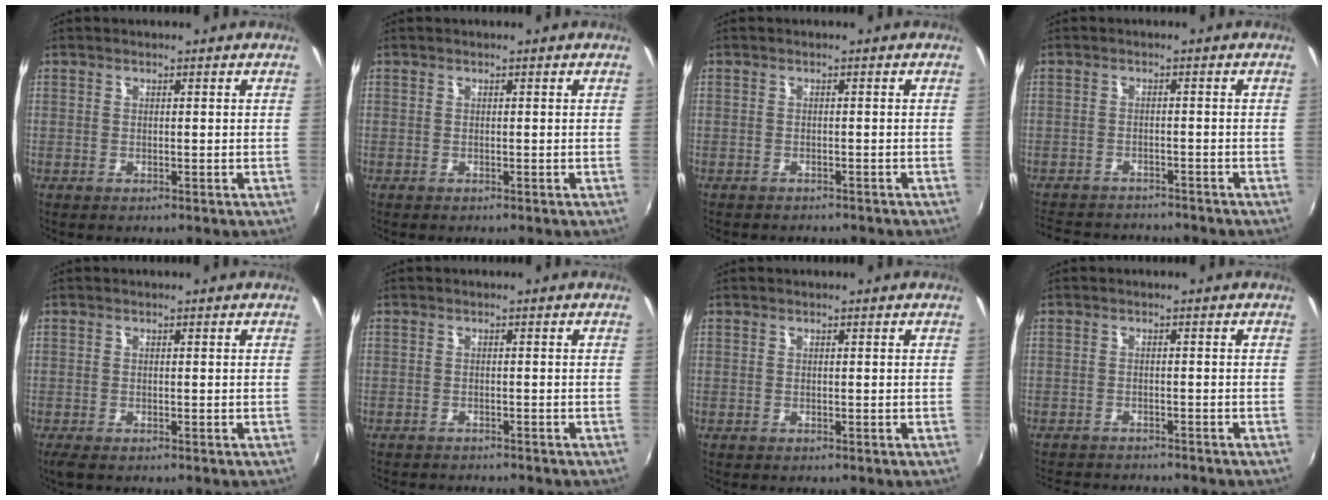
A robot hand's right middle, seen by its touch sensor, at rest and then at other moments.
{"total": 0.0}
{"total": 3.1, "force": [-2.9, 0.8, 0.9], "torque": [-0.025, -0.013, -0.041]}
{"total": 10.2, "force": [-9.4, 2.7, 3.0], "torque": [-0.081, -0.004, -0.144]}
{"total": 1.7, "force": [-1.1, 0.4, 1.3], "torque": [-0.026, -0.007, -0.018]}
{"total": 3.7, "force": [-3.5, 0.6, 1.0], "torque": [-0.030, -0.014, -0.055]}
{"total": 0.0}
{"total": 7.2, "force": [-6.8, 1.2, 2.1], "torque": [-0.057, -0.013, -0.102]}